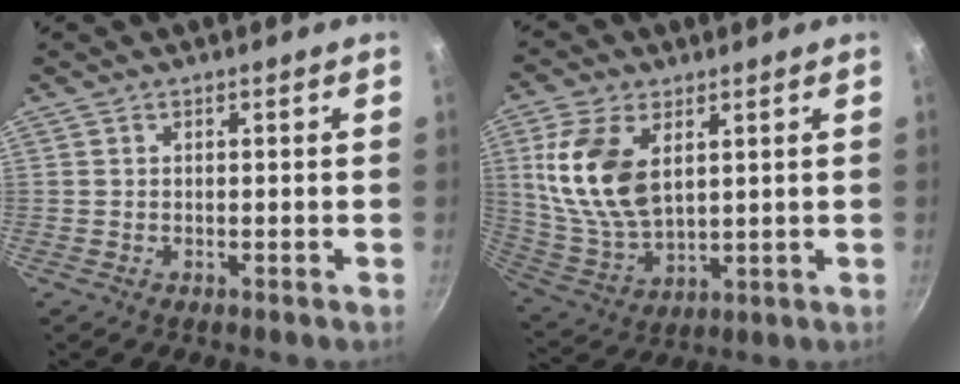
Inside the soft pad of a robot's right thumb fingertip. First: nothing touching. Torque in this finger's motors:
{"motor_torque": [-1.28, 1.84, 1.62, -0.01, 0.37]}